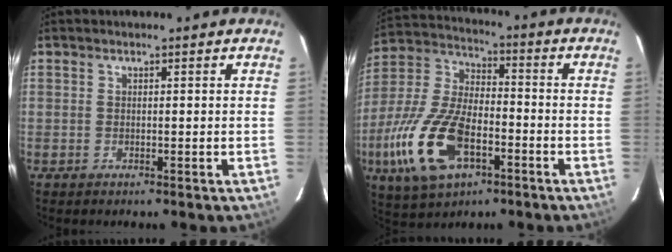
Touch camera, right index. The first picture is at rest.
{"total": 19.4, "force": [-7.6, 9.8, 14.9], "torque": [-0.335, -0.013, -0.136]}